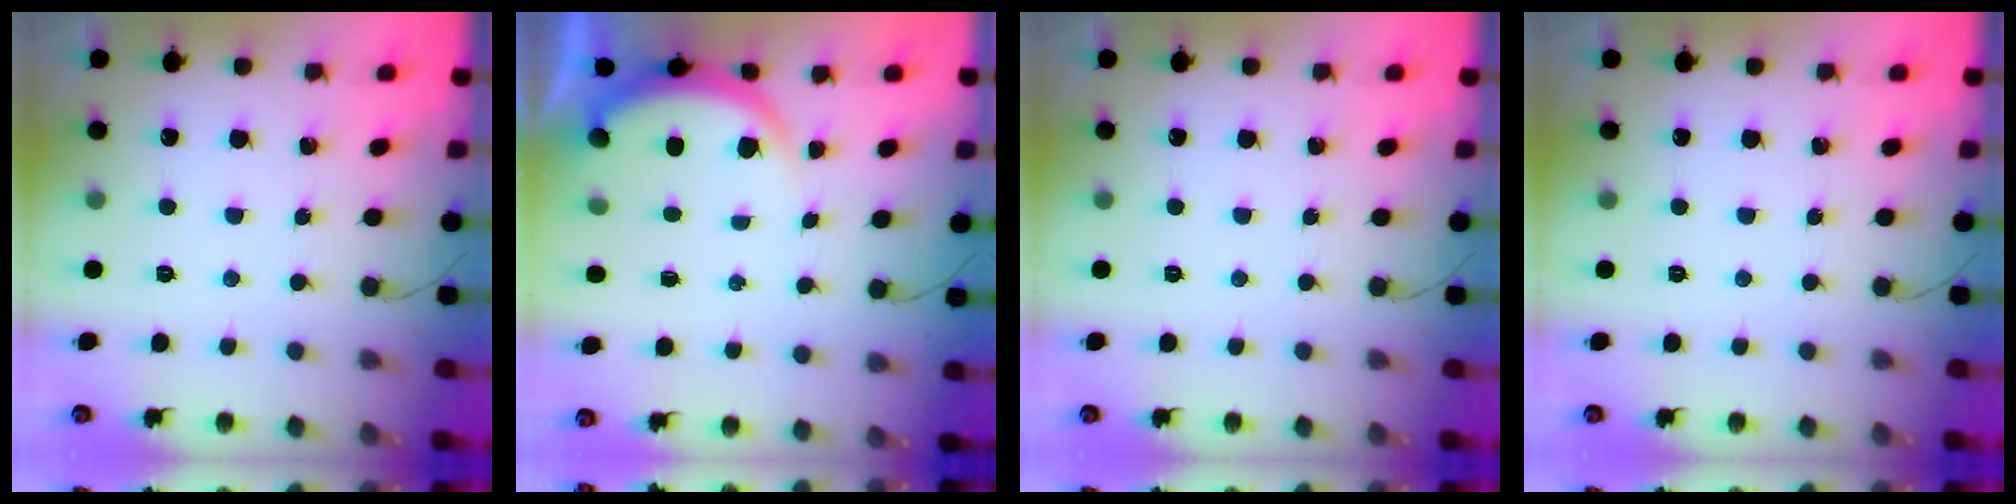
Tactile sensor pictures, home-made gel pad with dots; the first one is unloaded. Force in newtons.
{"total": 4.6, "press": 4.5, "slide": 0.7}
{"total": 0.0}
{"total": 0.0}